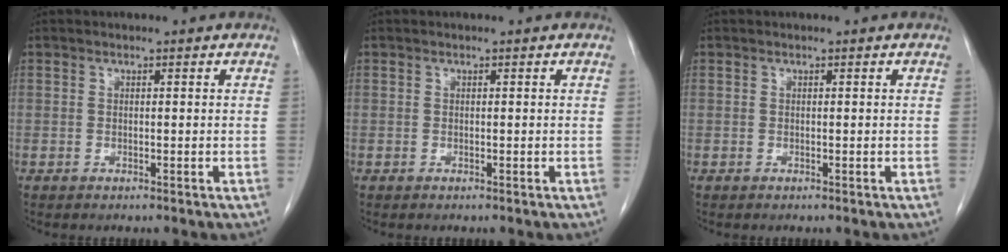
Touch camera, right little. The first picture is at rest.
{"total": 0.0}
{"total": 0.0}